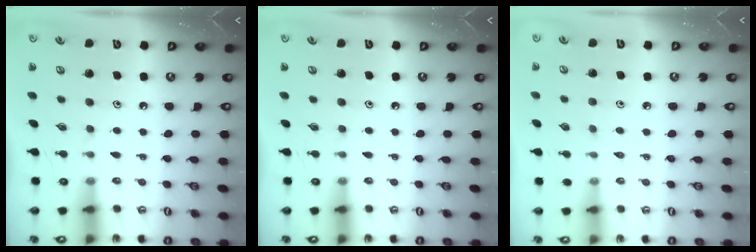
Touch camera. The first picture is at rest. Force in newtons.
{"total": 0.0}
{"total": 4.4, "press": 4.3, "slide": 0.6}